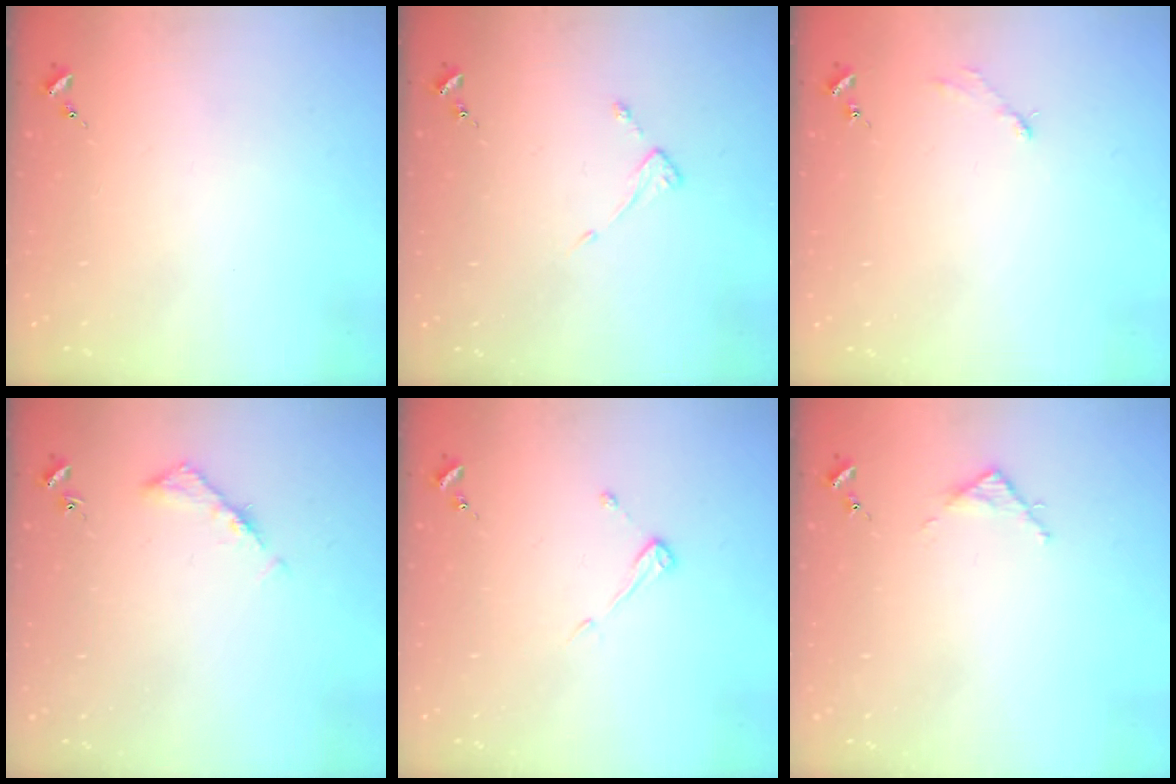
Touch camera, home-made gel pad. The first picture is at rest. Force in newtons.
{"total": 2.6, "press": 2.6, "slide": 0.3}
{"total": 2.9, "press": 2.9, "slide": 0.4}
{"total": 5.0, "press": 4.9, "slide": 0.8}
{"total": 3.9, "press": 3.9, "slide": 0.4}
{"total": 2.8, "press": 2.8, "slide": 0.4}